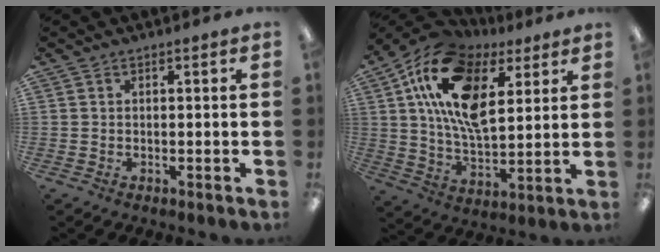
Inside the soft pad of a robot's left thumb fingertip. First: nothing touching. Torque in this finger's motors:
{"motor_torque": [1.63, 2.79, 1.40, -1.36, 0.23]}